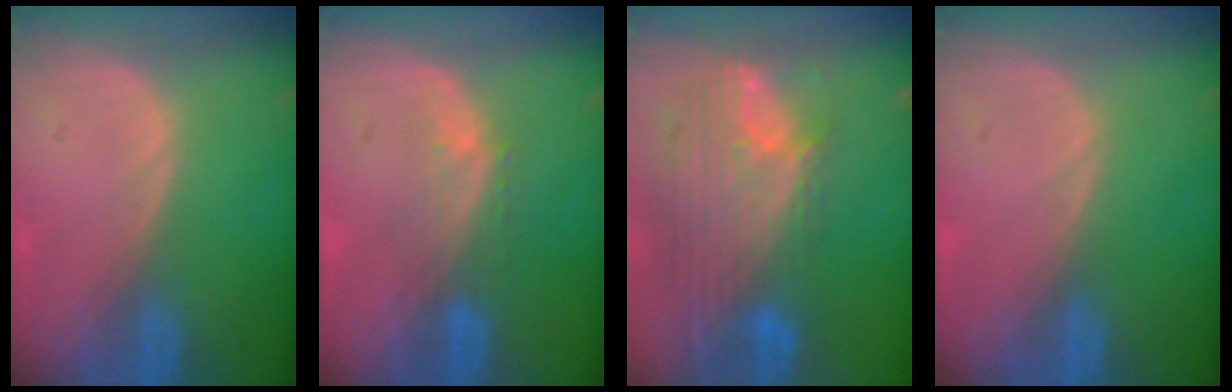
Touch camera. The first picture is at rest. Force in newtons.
{"total": 3.4, "press": 3.4, "slide": 0.4}
{"total": 12.1, "press": 10.2, "slide": 6.5}
{"total": 0.0}